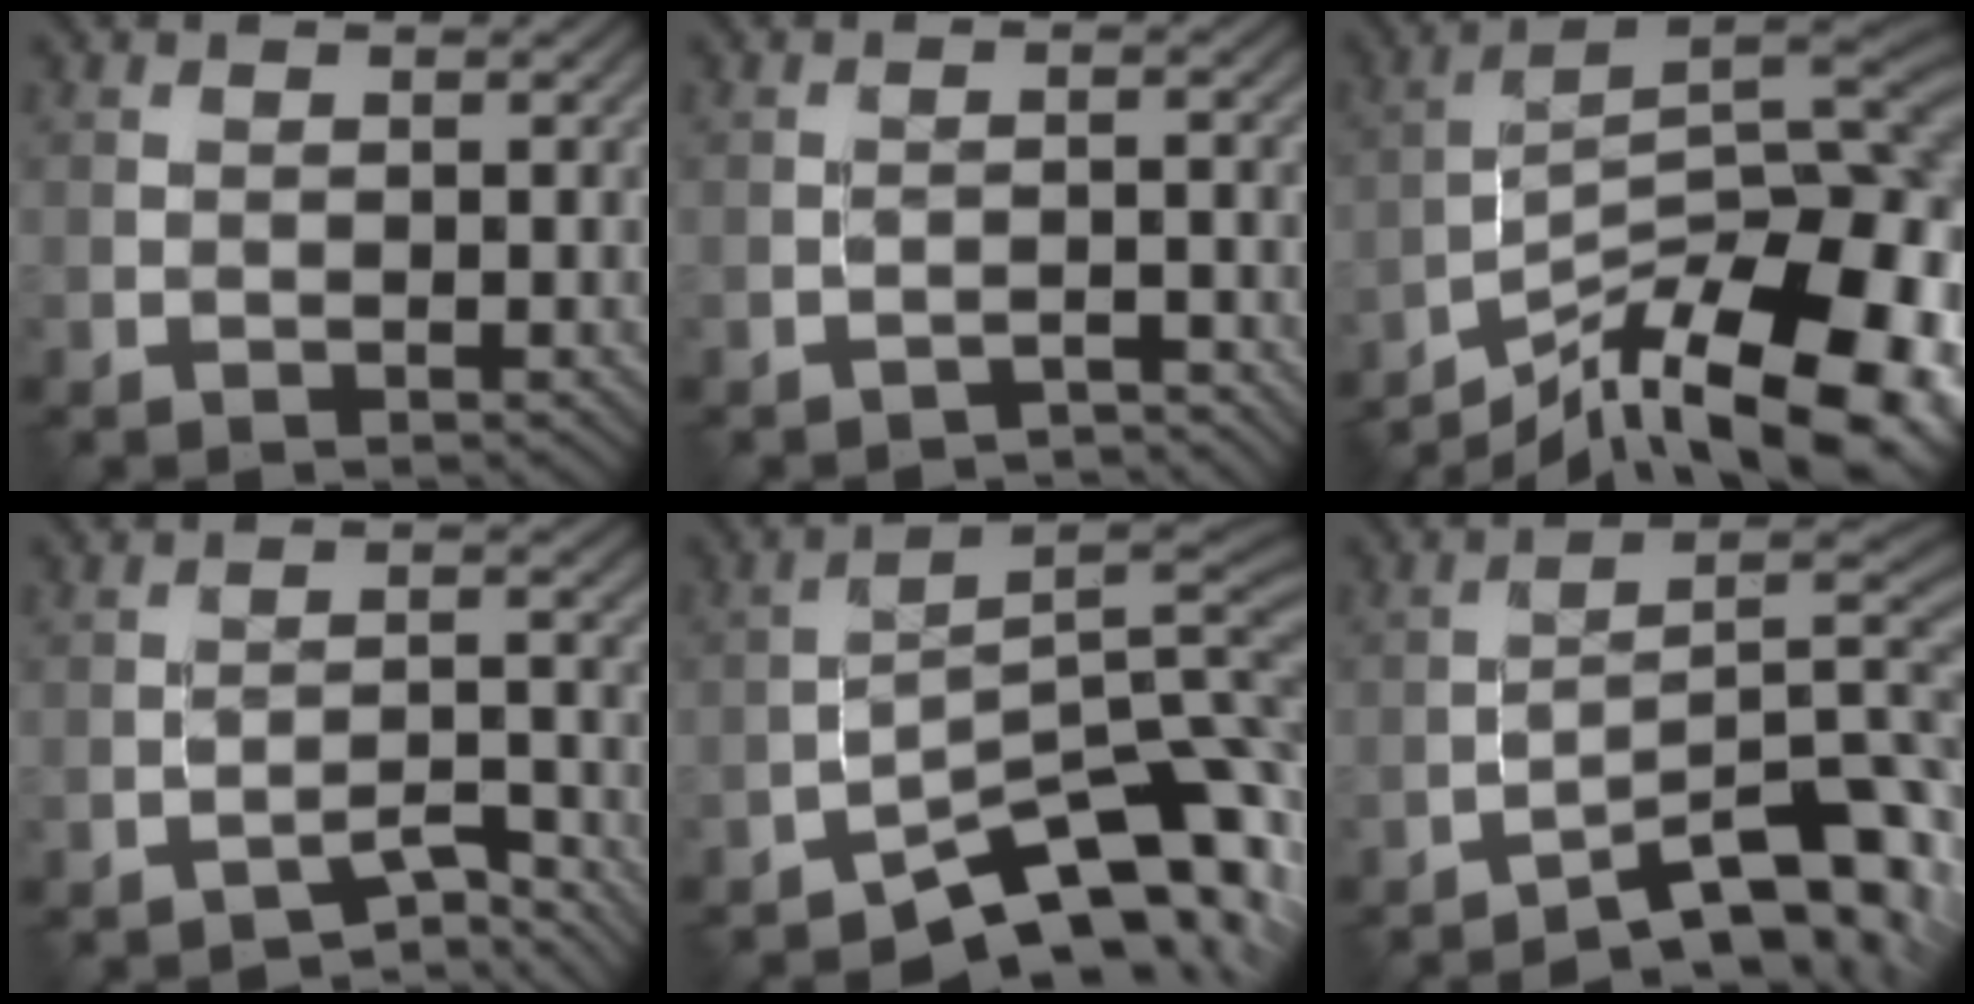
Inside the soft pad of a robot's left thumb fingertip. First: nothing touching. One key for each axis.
{"total": 2.6, "fx": -2.5, "fy": 0.4, "fz": 0.8, "tx": -0.007, "ty": 0.007, "tz": -0.043}
{"total": 17.1, "fx": -10.9, "fy": 5.7, "fz": 11.9, "tx": -0.168, "ty": -0.006, "tz": -0.174}
{"total": 4.6, "fx": -4.1, "fy": 0.6, "fz": 1.9, "tx": -0.030, "ty": 0.007, "tz": -0.065}
{"total": 13.3, "fx": -8.6, "fy": 3.9, "fz": 9.4, "tx": -0.137, "ty": -0.008, "tz": -0.132}
{"total": 14.2, "fx": -9.0, "fy": 3.7, "fz": 10.3, "tx": -0.148, "ty": 0.002, "tz": -0.138}